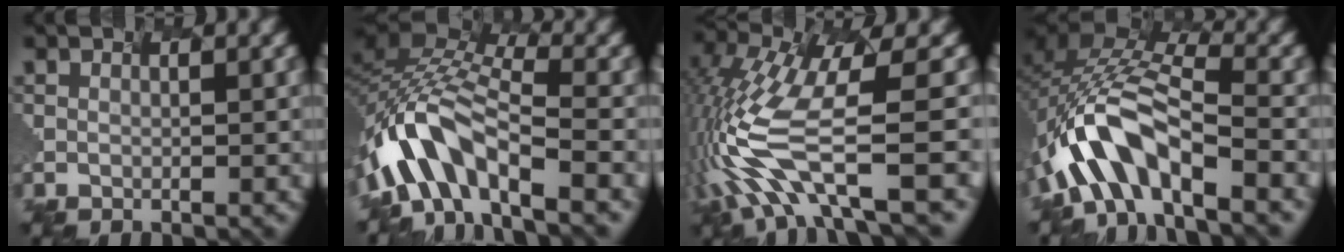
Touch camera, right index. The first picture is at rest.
{"total": 9.8, "force": [-6.6, 3.0, 6.5], "torque": [-0.150, -0.002, -0.089]}
{"total": 10.2, "force": [-4.0, 2.4, 9.0], "torque": [-0.219, -0.009, -0.036]}
{"total": 9.5, "force": [-5.9, 3.2, 6.7], "torque": [-0.166, -0.003, -0.071]}